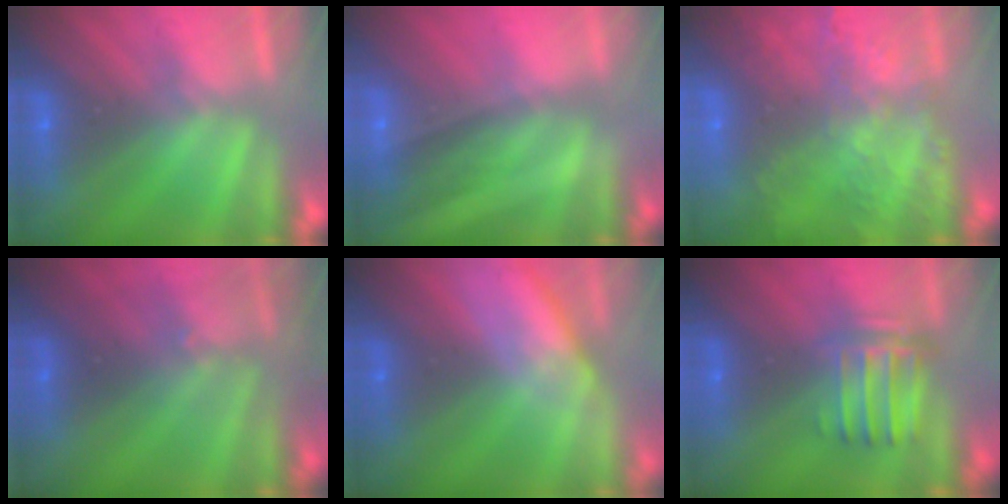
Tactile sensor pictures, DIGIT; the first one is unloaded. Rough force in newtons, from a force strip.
{"total": 2.1}
{"total": 8.1}
{"total": 3.0}
{"total": 3.2}
{"total": 4.7}